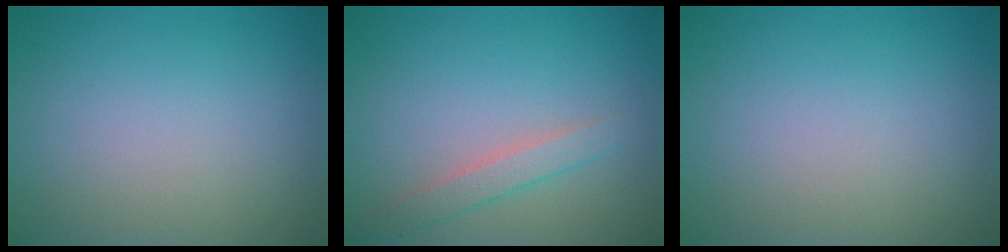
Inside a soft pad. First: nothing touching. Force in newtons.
{"total": 2.0, "press": 2.0, "slide": 0.0}
{"total": 0.0}